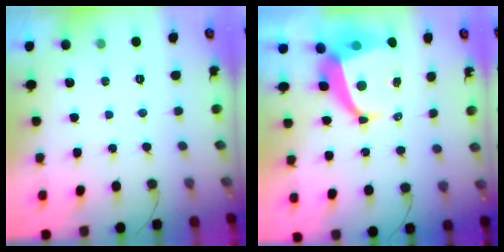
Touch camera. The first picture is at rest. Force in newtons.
{"total": 9.1, "press": 9.0, "slide": 1.3}